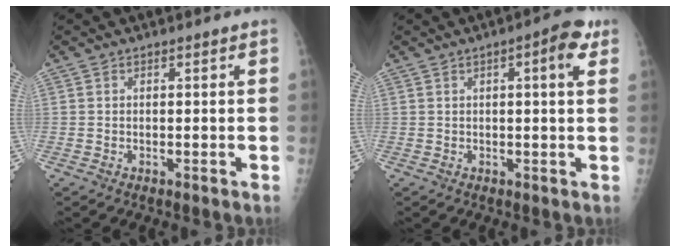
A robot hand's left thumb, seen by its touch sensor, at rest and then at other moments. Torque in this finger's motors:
{"motor_torque": [-0.33, 0.01, -0.21, -0.17, 0.09]}